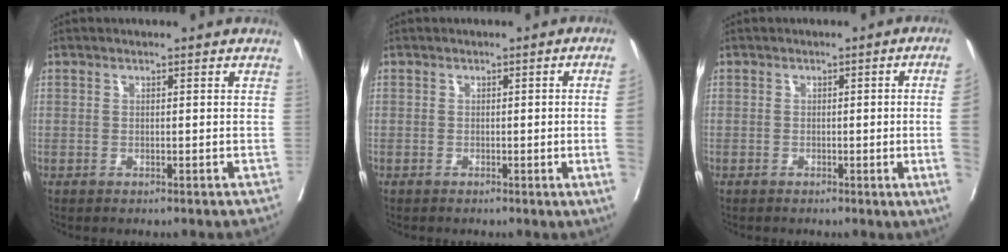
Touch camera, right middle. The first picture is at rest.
{"total": 5.8, "force": [-0.7, -2.0, 5.4], "torque": [-0.065, -0.015, -0.007]}
{"total": 8.3, "force": [-1.1, -2.5, 7.8], "torque": [-0.085, -0.018, -0.013]}